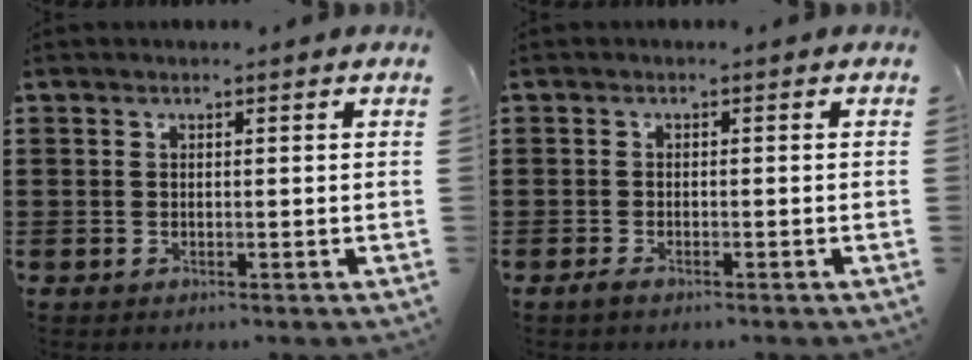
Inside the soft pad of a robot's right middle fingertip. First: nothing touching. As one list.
[{"total": 1.0, "force": [-0.7, 0.3, 0.6], "torque": [-0.014, -0.002, -0.015]}]